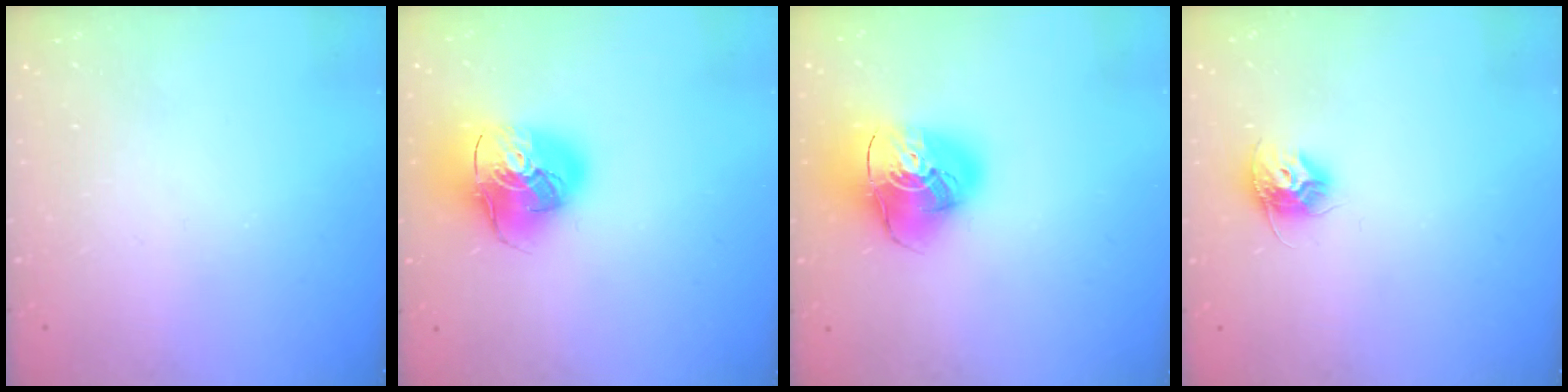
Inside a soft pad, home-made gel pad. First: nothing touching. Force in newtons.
{"total": 17.4, "press": 17.2, "slide": 2.7}
{"total": 17.3, "press": 17.2, "slide": 2.0}
{"total": 9.4, "press": 9.4, "slide": 0.2}